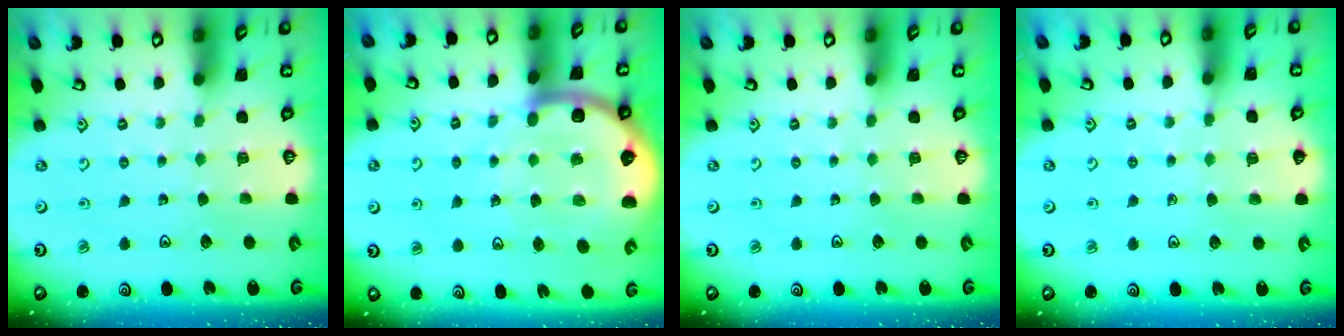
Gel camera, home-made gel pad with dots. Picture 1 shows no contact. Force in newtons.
{"total": 10.1, "press": 9.9, "slide": 2.0}
{"total": 0.0}
{"total": 5.5, "press": 5.4, "slide": 0.7}